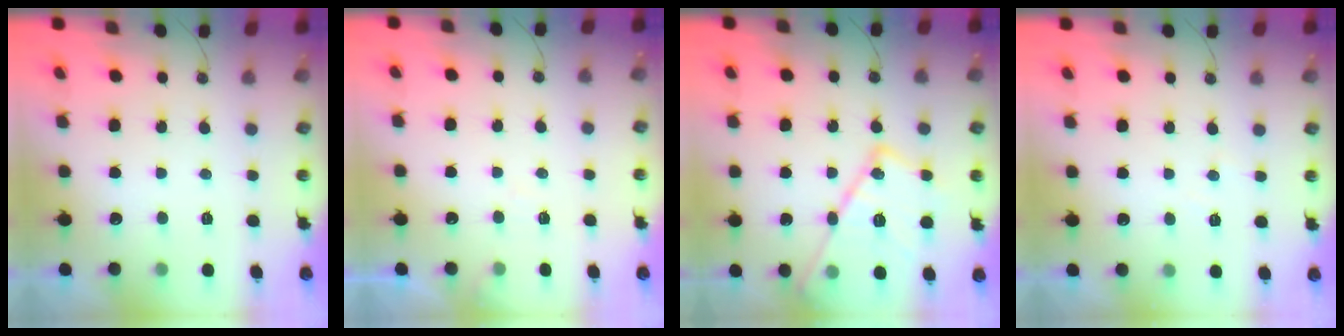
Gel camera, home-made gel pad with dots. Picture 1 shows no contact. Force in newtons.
{"total": 4.6, "press": 4.6, "slide": 0.7}
{"total": 19.8, "press": 19.7, "slide": 1.7}
{"total": 3.9, "press": 3.8, "slide": 0.6}